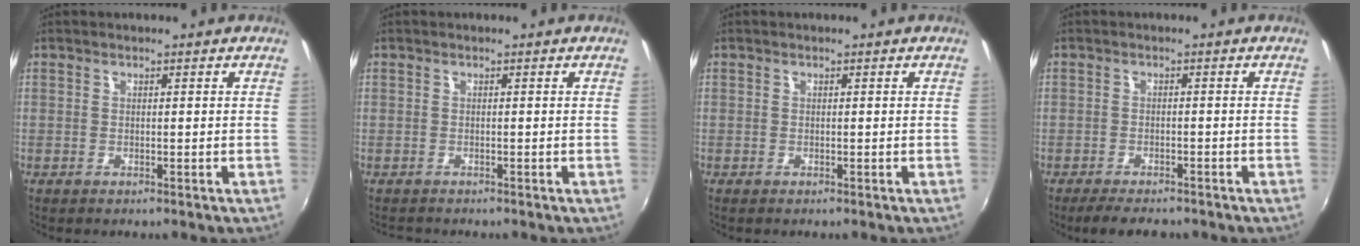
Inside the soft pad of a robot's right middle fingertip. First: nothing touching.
{"total": 1.1, "force": [-1.1, 0.3, 0.0], "torque": [-0.005, -0.002, -0.019]}
{"total": 0.0}
{"total": 5.8, "force": [-4.9, 1.6, 2.7], "torque": [-0.065, -0.013, -0.078]}